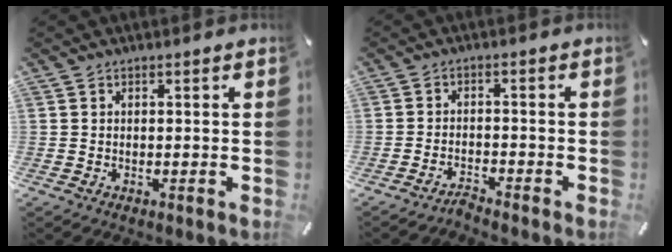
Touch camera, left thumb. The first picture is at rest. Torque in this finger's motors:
{"motor_torque": [-0.18, -0.18, -0.15, 0.08, 0.03]}